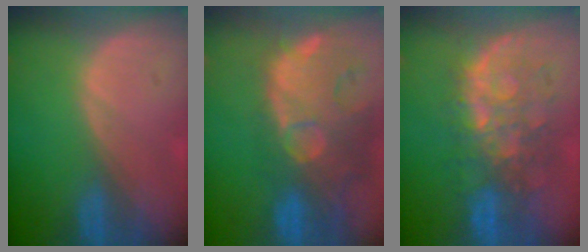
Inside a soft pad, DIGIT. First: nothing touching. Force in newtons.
{"total": 14.6, "press": 11.8, "slide": 8.6}
{"total": 9.5, "press": 8.8, "slide": 3.6}